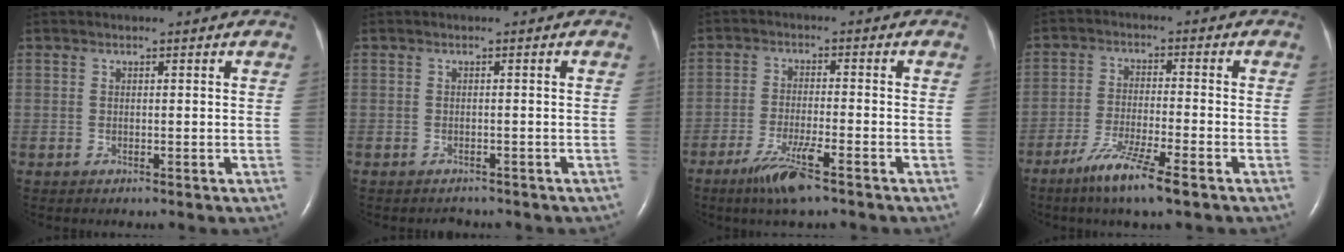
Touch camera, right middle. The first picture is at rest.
{"total": 2.7, "force": [-2.4, 1.1, 0.7], "torque": [-0.014, -0.002, -0.022]}
{"total": 6.7, "force": [-4.4, 0.3, 5.1], "torque": [-0.106, -0.015, -0.080]}
{"total": 7.9, "force": [-5.2, 0.1, 6.0], "torque": [-0.120, -0.020, -0.094]}